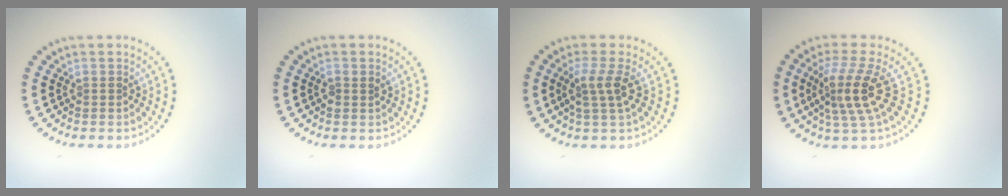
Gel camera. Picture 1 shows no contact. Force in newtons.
{"total": 0.9, "press": 0.9, "slide": 0.2}
{"total": 2.6, "press": 2.0, "slide": 1.6}
{"total": 4.1, "press": 3.1, "slide": 2.6}